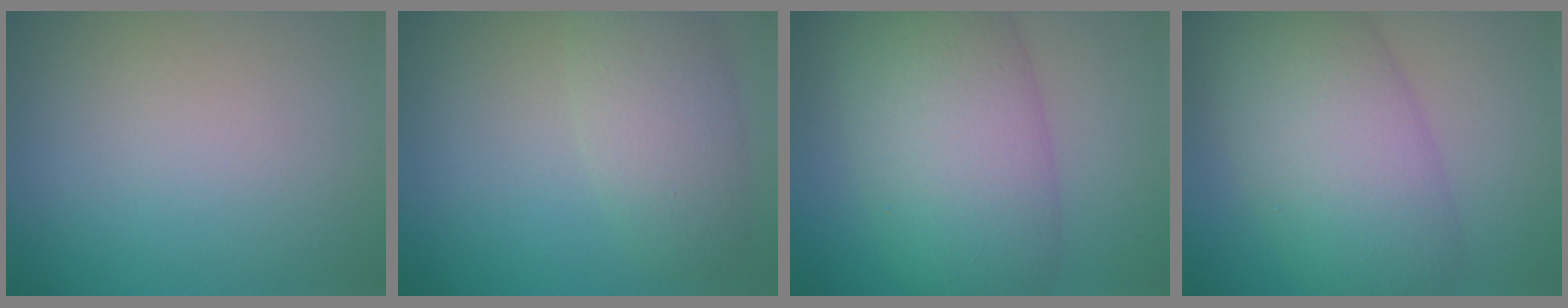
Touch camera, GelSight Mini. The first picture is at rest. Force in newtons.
{"total": 4.6, "press": 4.6, "slide": 0.2}
{"total": 10.4, "press": 10.3, "slide": 0.4}
{"total": 9.1, "press": 9.1, "slide": 0.4}